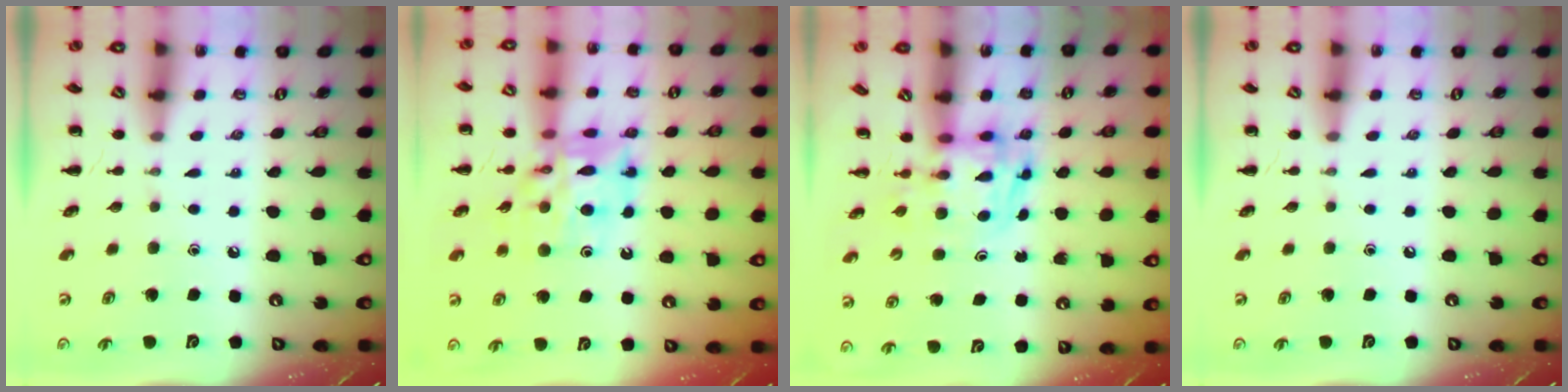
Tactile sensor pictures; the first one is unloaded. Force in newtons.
{"total": 14.3, "press": 13.8, "slide": 3.8}
{"total": 2.9, "press": 2.9, "slide": 0.5}
{"total": 0.0}